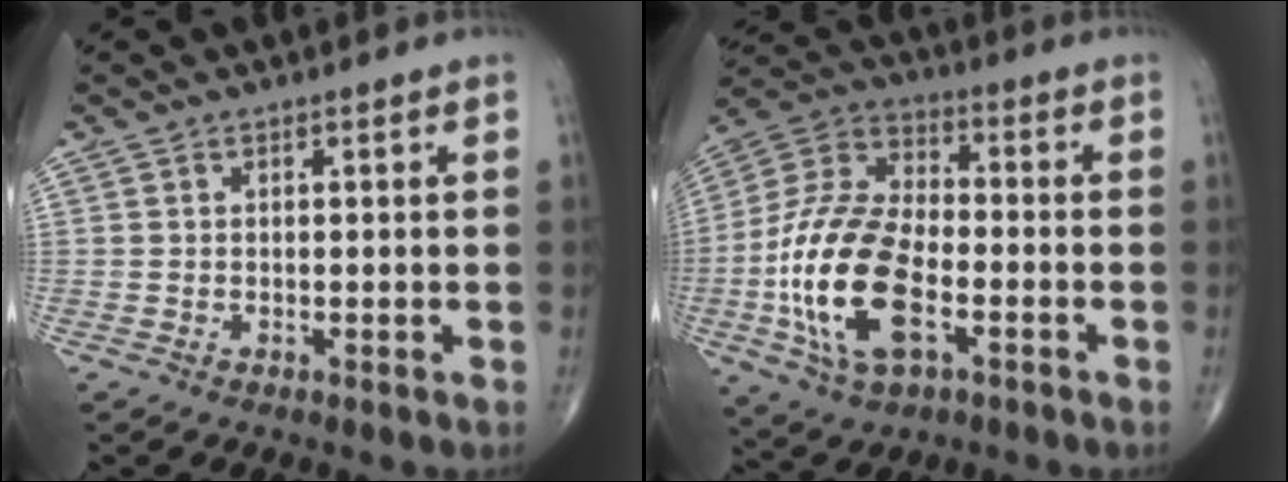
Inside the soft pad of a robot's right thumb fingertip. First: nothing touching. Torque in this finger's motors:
{"motor_torque": [1.24, 0.63, 2.15, -0.32, 0.64]}